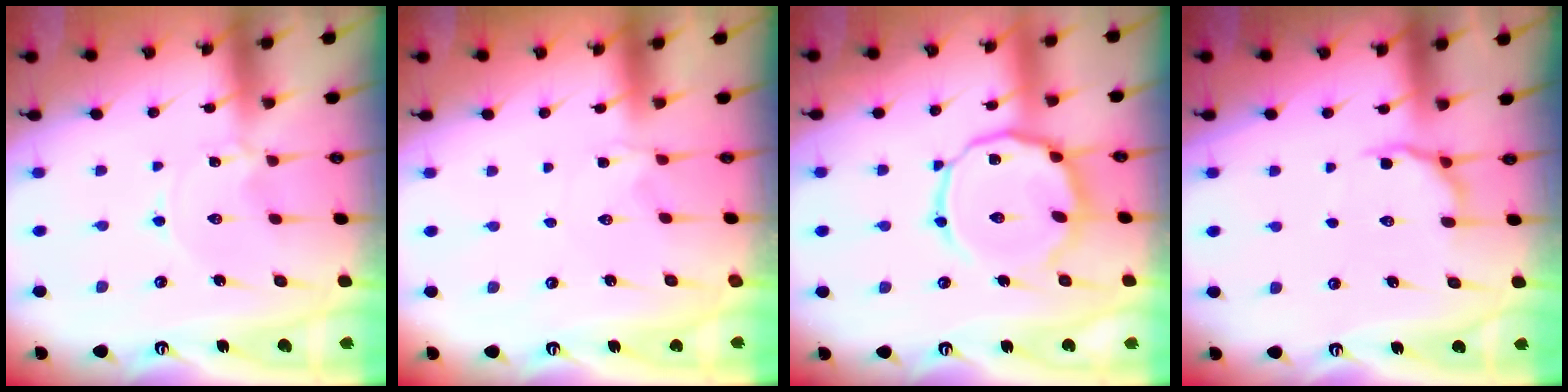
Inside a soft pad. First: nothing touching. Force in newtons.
{"total": 1.4, "press": 1.4, "slide": 0.3}
{"total": 13.4, "press": 13.3, "slide": 1.2}
{"total": 6.8, "press": 6.3, "slide": 2.5}